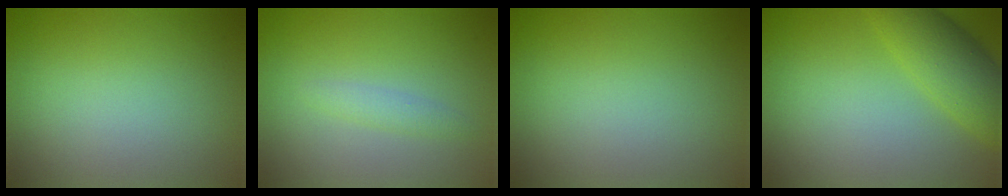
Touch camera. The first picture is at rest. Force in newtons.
{"total": 1.2, "press": 1.2, "slide": 0.0}
{"total": 0.0}
{"total": 5.0, "press": 5.0, "slide": 0.2}